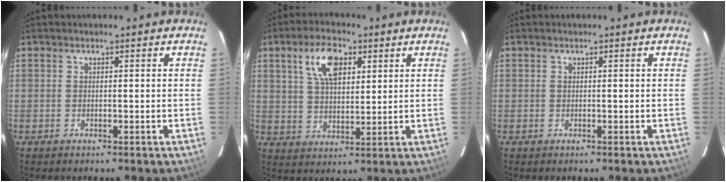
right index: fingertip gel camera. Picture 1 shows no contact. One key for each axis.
{"total": 9.1, "fx": 4.0, "fy": 4.5, "fz": 6.9, "tx": -0.129, "ty": 0.019, "tz": 0.075}
{"total": 0.0}